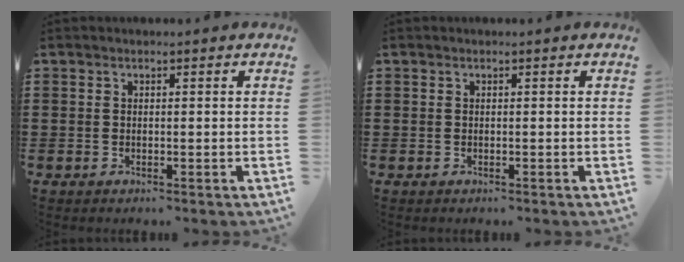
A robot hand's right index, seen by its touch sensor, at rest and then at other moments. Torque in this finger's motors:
{"motor_torque": [-0.02, 0.02, 0.00, -0.01]}